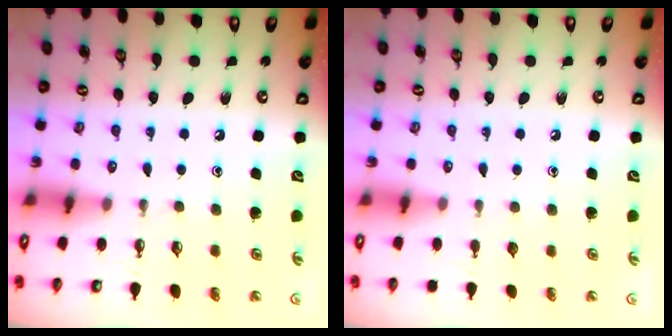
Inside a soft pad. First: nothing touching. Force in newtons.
{"total": 0.0}